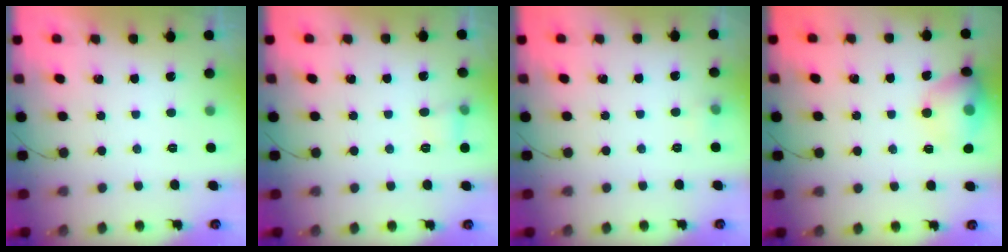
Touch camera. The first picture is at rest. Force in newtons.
{"total": 5.3, "press": 5.1, "slide": 1.3}
{"total": 3.7, "press": 3.4, "slide": 1.3}
{"total": 14.8, "press": 13.3, "slide": 6.5}